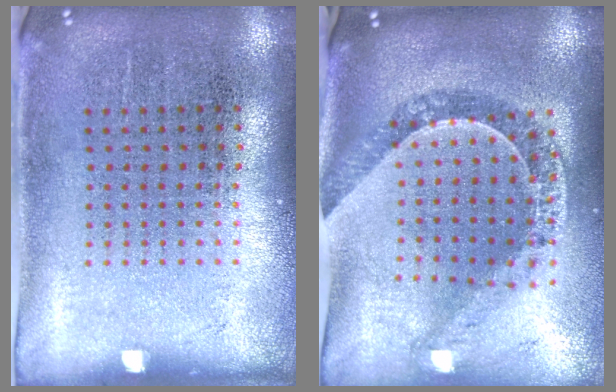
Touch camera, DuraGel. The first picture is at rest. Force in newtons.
{"total": 1.2, "press": 1.2, "slide": 0.4}